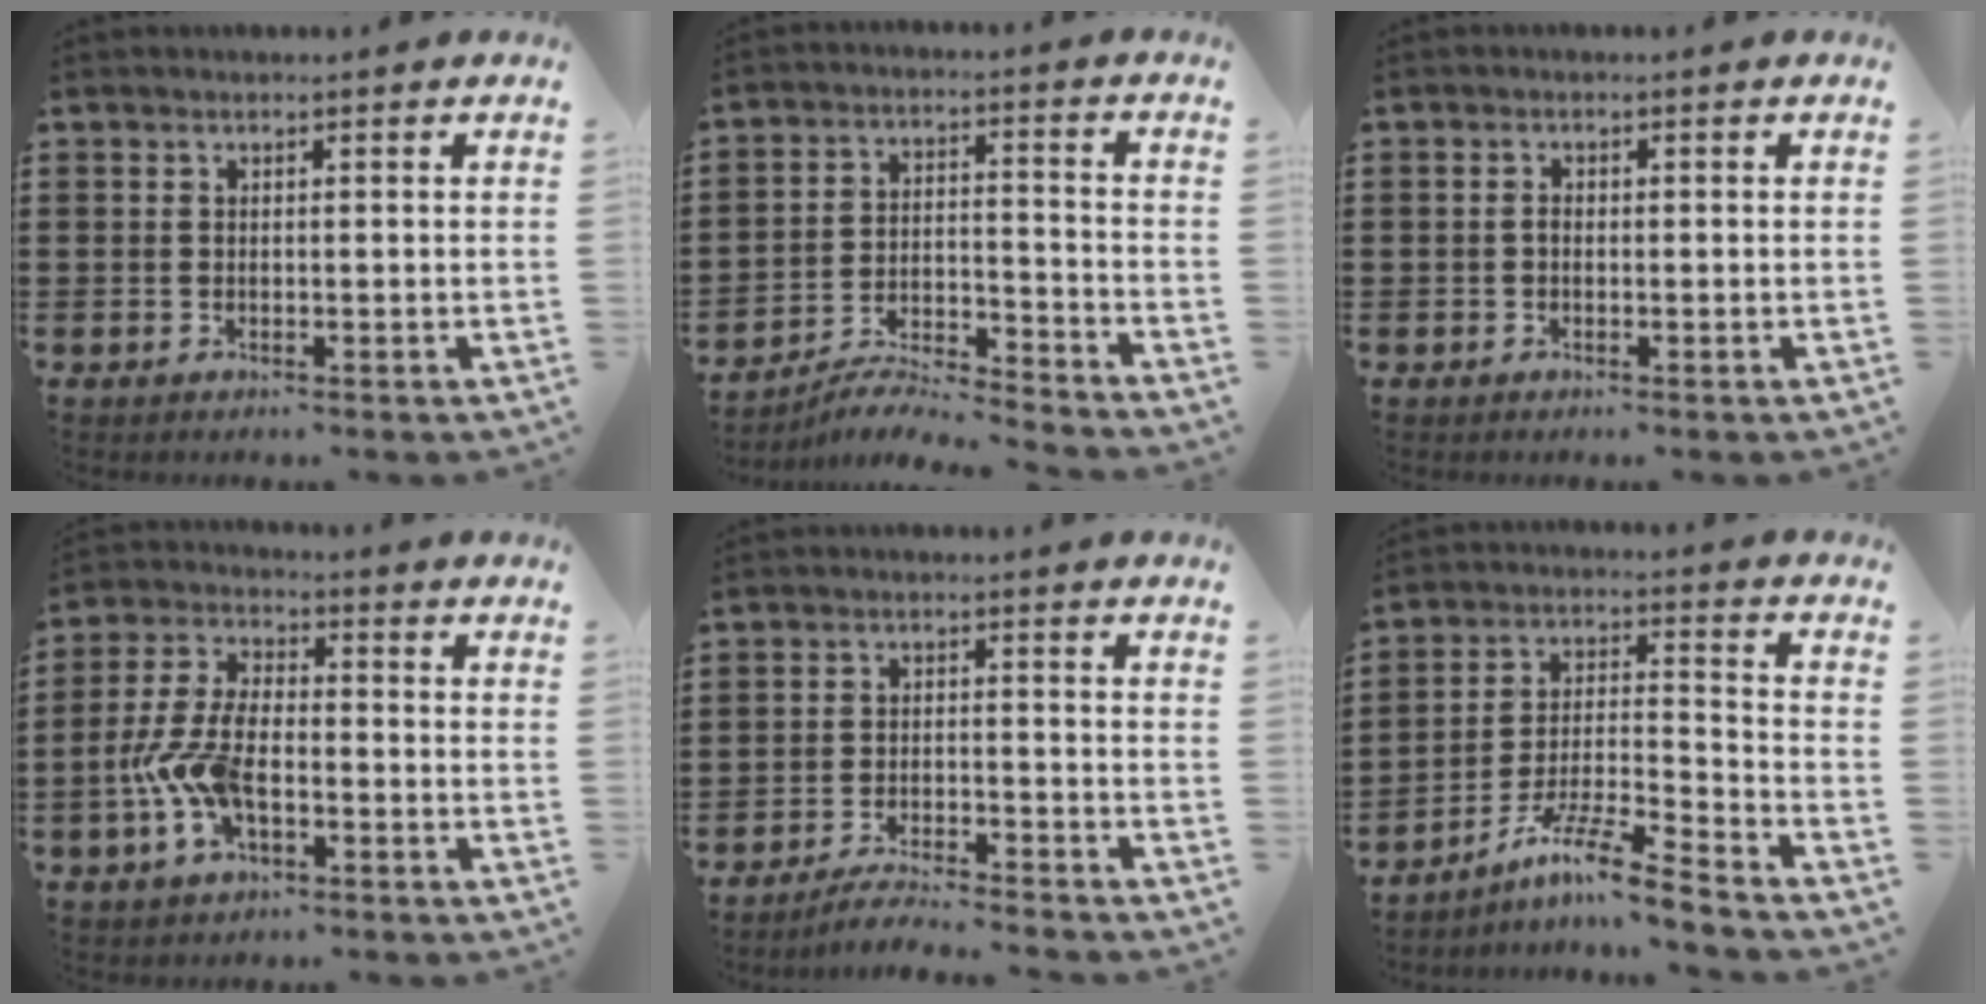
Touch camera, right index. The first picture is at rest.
{"total": 5.8, "force": [-5.6, 0.2, 1.5], "torque": [-0.036, -0.001, -0.113]}
{"total": 1.1, "force": [-0.4, 0.6, 0.8], "torque": [-0.018, 0.000, -0.007]}
{"total": 9.2, "force": [-2.8, 4.6, 7.5], "torque": [-0.182, -0.005, -0.057]}
{"total": 4.1, "force": [-4.0, -0.1, 0.9], "torque": [-0.018, 0.002, -0.080]}
{"total": 9.9, "force": [-8.3, 0.3, 5.5], "torque": [-0.105, 0.005, -0.164]}